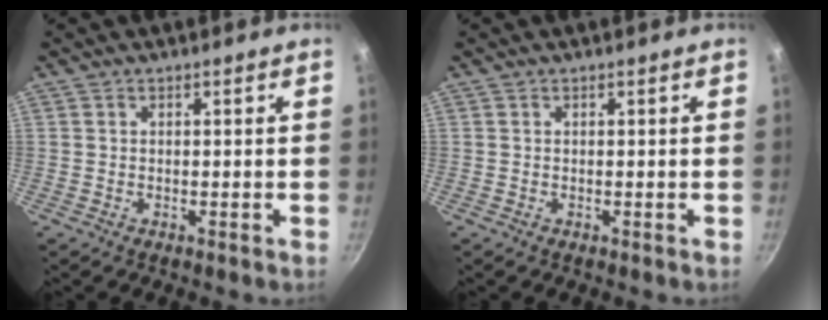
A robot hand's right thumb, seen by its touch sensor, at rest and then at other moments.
{"total": 0.0}